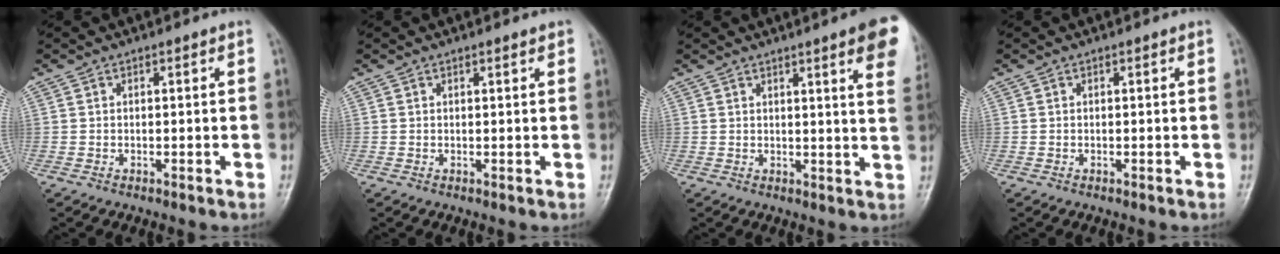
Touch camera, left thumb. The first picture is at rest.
{"total": 1.0, "force": [0.7, 0.2, 0.7], "torque": [-0.008, -0.001, 0.008]}
{"total": 11.3, "force": [6.3, 1.5, 9.2], "torque": [-0.094, -0.019, 0.063]}
{"total": 0.0}